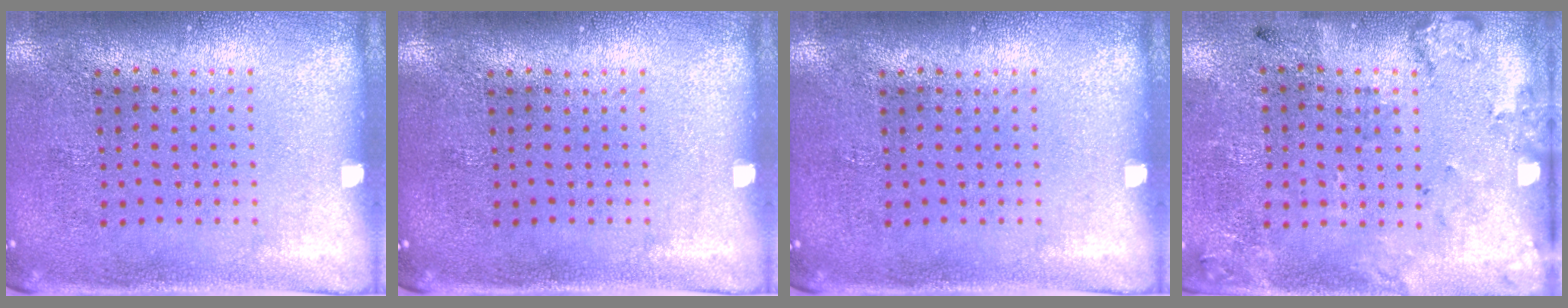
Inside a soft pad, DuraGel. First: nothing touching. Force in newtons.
{"total": 0.0}
{"total": 0.0}
{"total": 2.2, "press": 1.4, "slide": 1.7}